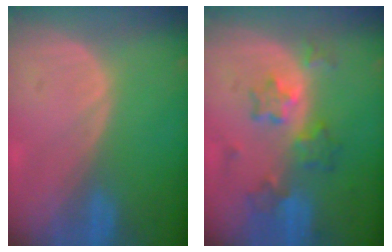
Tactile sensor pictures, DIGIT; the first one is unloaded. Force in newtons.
{"total": 7.2, "press": 6.4, "slide": 3.4}